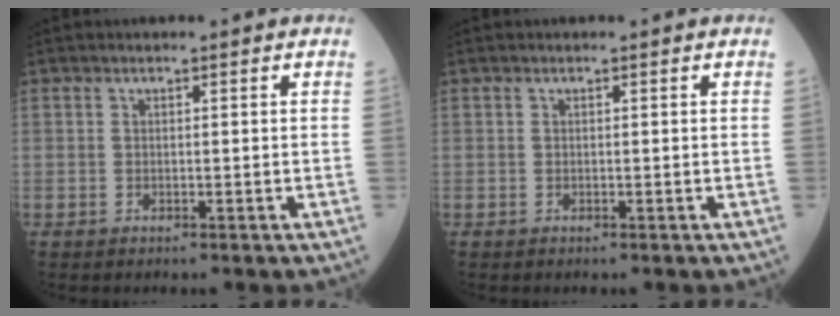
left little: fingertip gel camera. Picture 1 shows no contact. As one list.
[{"total": 0.0}]